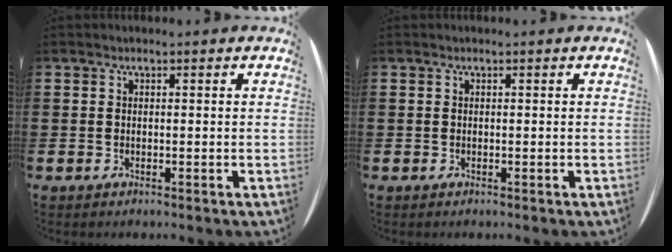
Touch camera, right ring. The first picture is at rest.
{"total": 0.0}